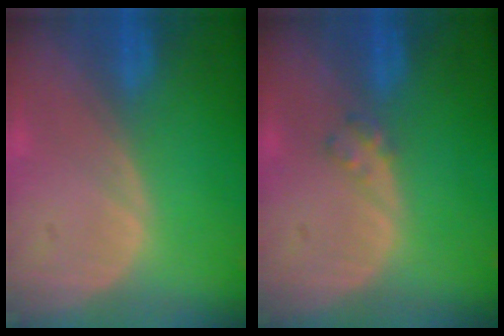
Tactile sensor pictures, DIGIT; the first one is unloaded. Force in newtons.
{"total": 1.6, "press": 1.6, "slide": 0.2}